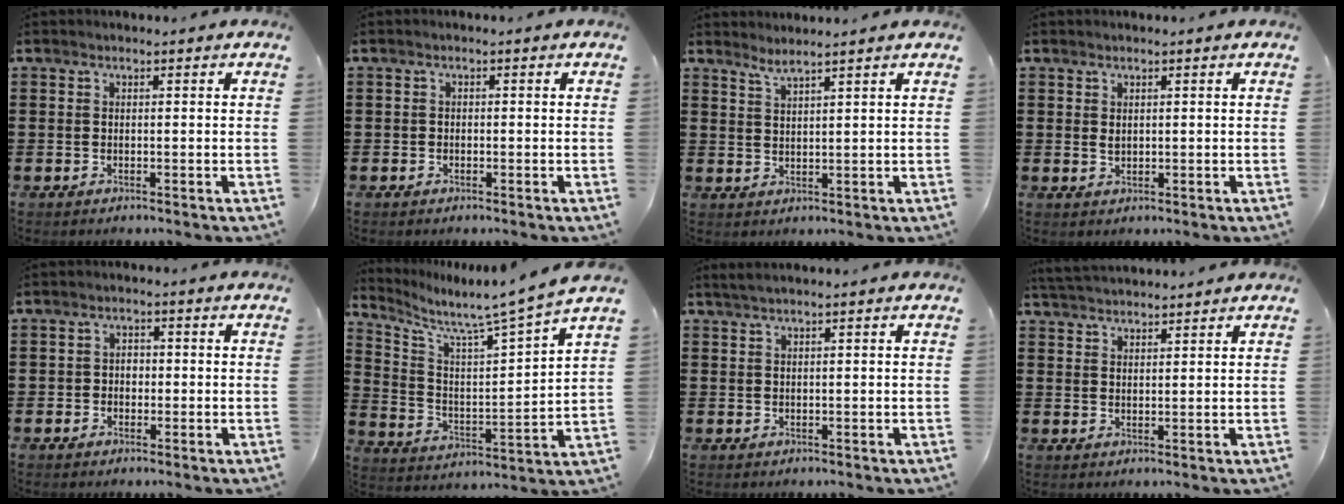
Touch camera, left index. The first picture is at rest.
{"total": 0.7, "force": [-0.5, 0.5, 0.1], "torque": [-0.004, 0.000, -0.012]}
{"total": 2.4, "force": [2.2, -0.4, 0.8], "torque": [-0.021, -0.005, 0.041]}
{"total": 1.1, "force": [0.4, 0.7, 0.7], "torque": [-0.016, 0.005, 0.006]}
{"total": 1.7, "force": [-0.5, 1.5, 0.7], "torque": [-0.017, 0.005, -0.014]}
{"total": 5.4, "force": [4.9, -0.8, 2.1], "torque": [-0.068, -0.052, 0.070]}
{"total": 1.2, "force": [0.7, -0.3, 1.0], "torque": [-0.018, -0.002, 0.013]}
{"total": 2.8, "force": [2.8, 0.0, 0.2], "torque": [-0.014, -0.006, 0.054]}